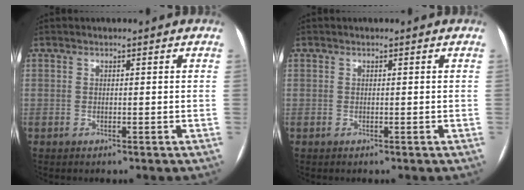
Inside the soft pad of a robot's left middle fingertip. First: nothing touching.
{"total": 0.0}